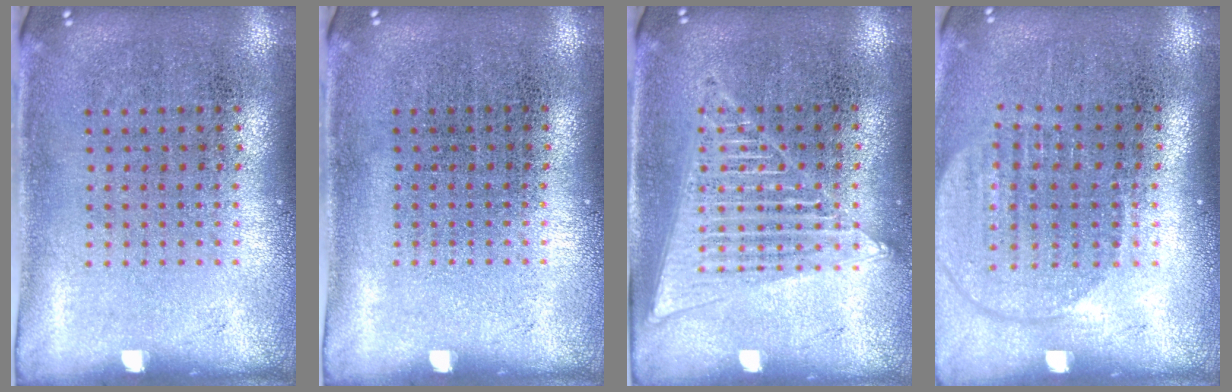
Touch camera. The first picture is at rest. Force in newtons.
{"total": 0.0}
{"total": 1.5, "press": 1.5, "slide": 0.1}
{"total": 1.8, "press": 1.5, "slide": 0.9}